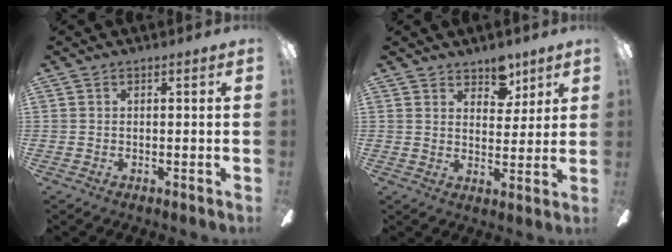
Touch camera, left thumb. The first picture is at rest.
{"total": 7.0, "force": [5.4, 4.0, 2.1], "torque": [-0.004, -0.033, 0.092]}